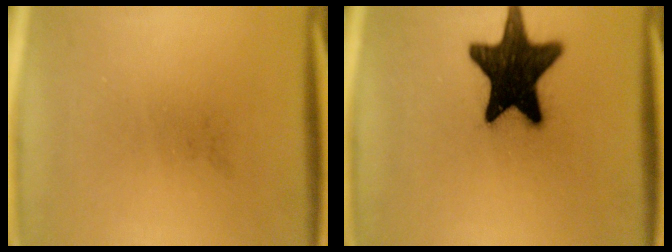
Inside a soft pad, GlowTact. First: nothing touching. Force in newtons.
{"total": 18.6}